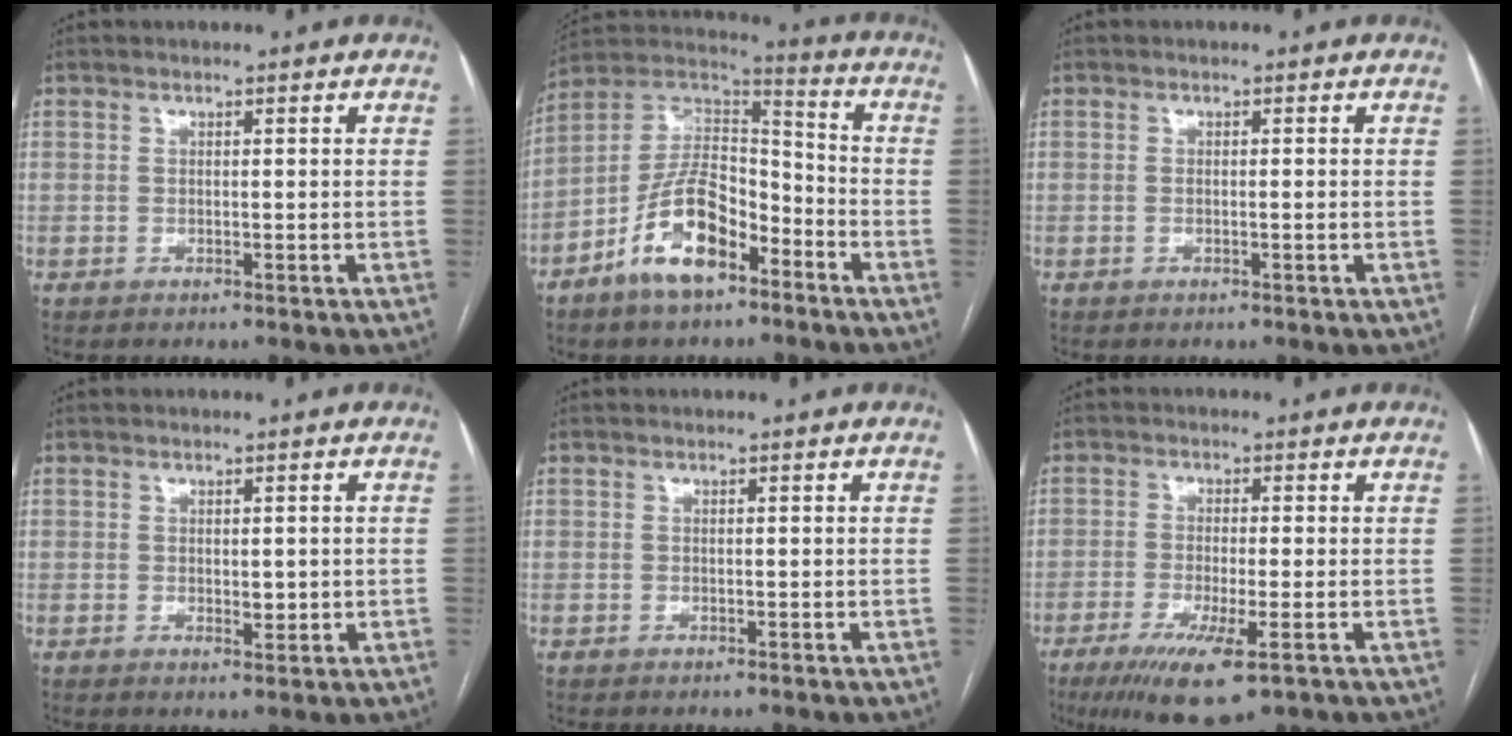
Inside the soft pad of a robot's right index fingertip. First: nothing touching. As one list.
[{"total": 13.8, "force": [-7.5, 6.0, 9.9], "torque": [-0.194, 0.018, -0.135]}, {"total": 0.8, "force": [-0.1, 0.1, 0.8], "torque": [-0.017, -0.001, 0.000]}, {"total": 2.0, "force": [0.1, 1.0, 1.8], "torque": [-0.025, -0.005, 0.005]}, {"total": 0.0}, {"total": 8.8, "force": [-4.6, 1.1, 7.4], "torque": [-0.135, -0.026, -0.075]}]